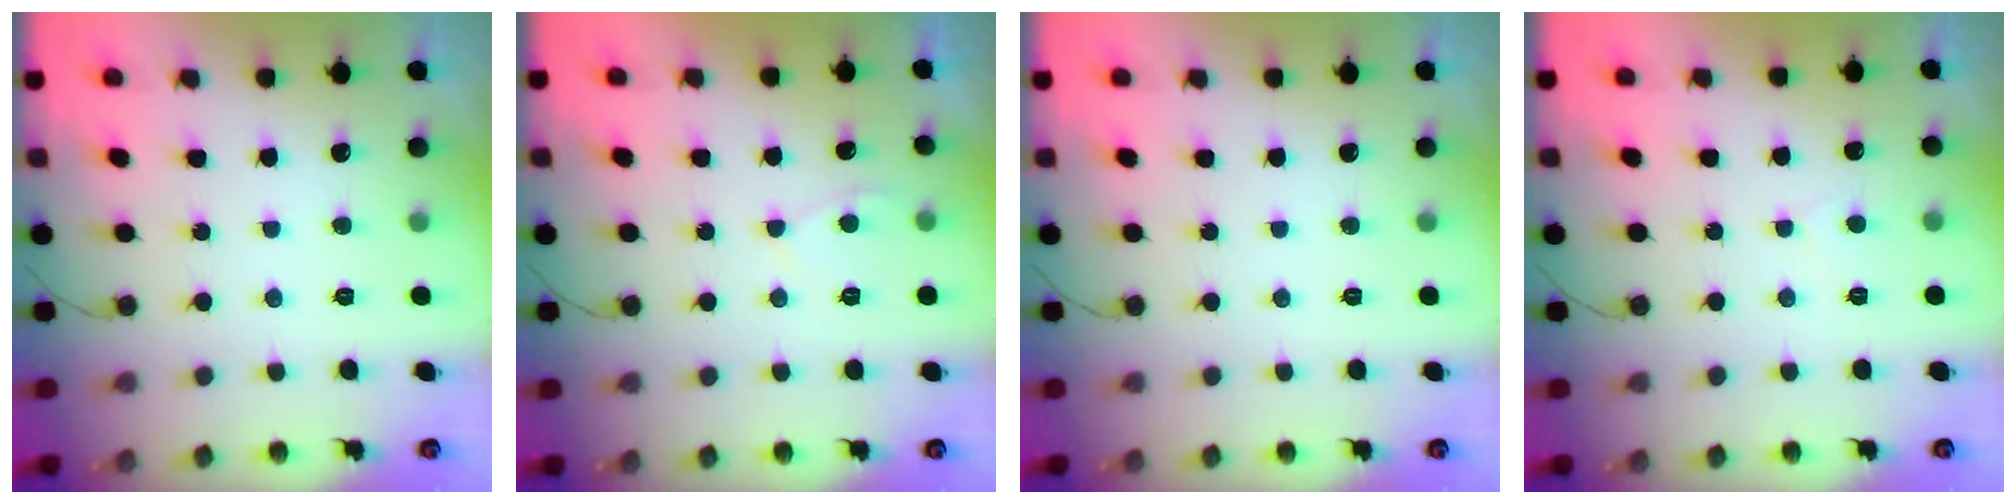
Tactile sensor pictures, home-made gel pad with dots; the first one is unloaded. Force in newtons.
{"total": 3.5, "press": 3.4, "slide": 0.5}
{"total": 0.0}
{"total": 2.9, "press": 2.9, "slide": 0.4}